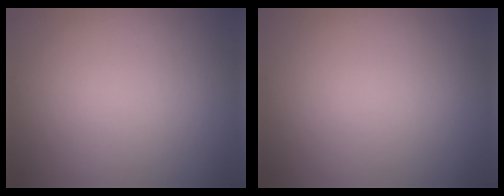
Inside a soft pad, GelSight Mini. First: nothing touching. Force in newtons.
{"total": 0.0}